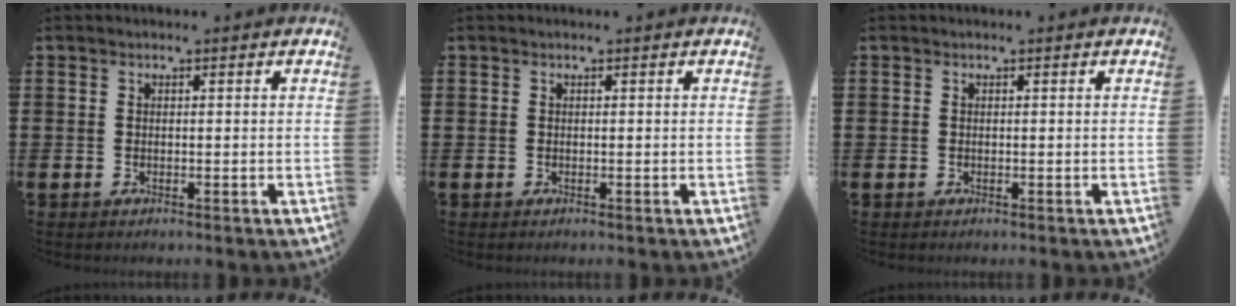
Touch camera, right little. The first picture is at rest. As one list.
[{"total": 0.0}, {"total": 0.0}]